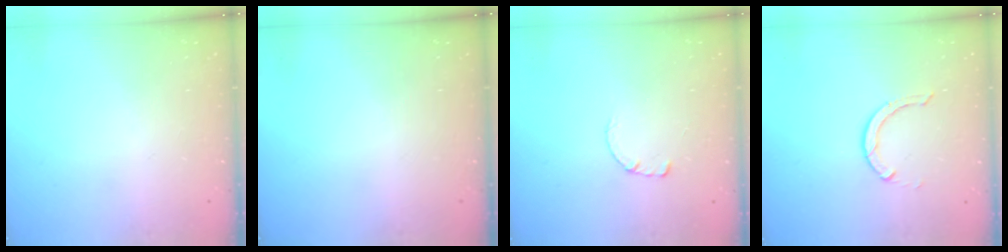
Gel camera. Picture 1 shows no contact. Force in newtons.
{"total": 0.0}
{"total": 0.7, "press": 0.7, "slide": 0.2}
{"total": 2.9, "press": 2.9, "slide": 0.4}